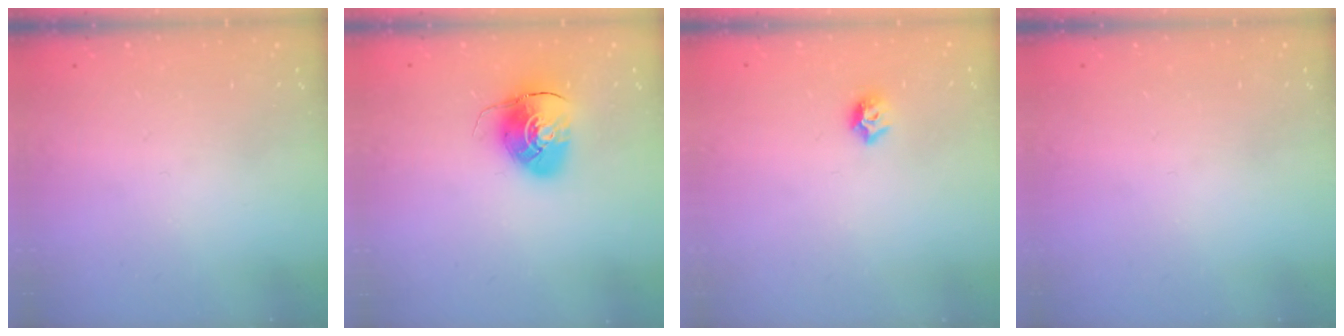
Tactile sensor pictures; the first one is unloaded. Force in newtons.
{"total": 9.1, "press": 9.1, "slide": 0.5}
{"total": 6.2, "press": 6.2, "slide": 0.8}
{"total": 0.0}